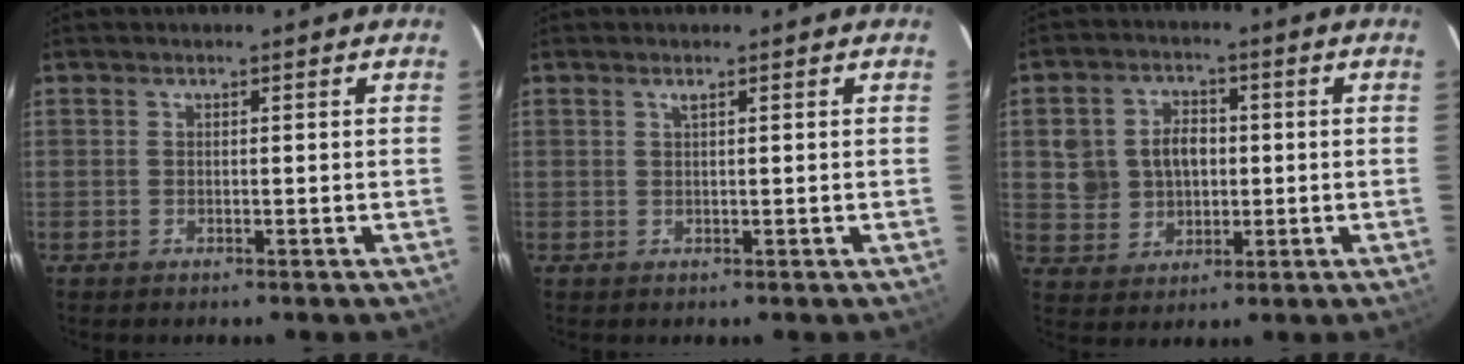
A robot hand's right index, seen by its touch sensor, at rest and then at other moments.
{"total": 0.6, "force": [0.3, -0.1, 0.4], "torque": [-0.009, 0.003, 0.005]}
{"total": 8.6, "force": [0.6, 7.6, 3.9], "torque": [-0.093, 0.026, 0.025]}